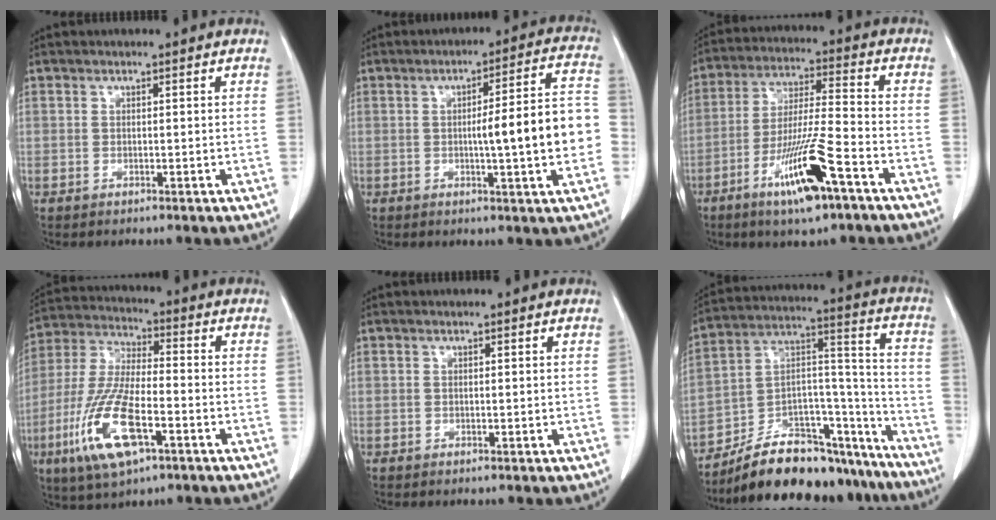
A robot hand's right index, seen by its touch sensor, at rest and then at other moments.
{"total": 12.1, "force": [-1.5, 0.7, 12.0], "torque": [-0.154, 0.023, -0.021]}
{"total": 13.0, "force": [-7.1, 1.1, 10.9], "torque": [-0.208, -0.017, -0.126]}
{"total": 14.4, "force": [-5.9, 4.3, 12.5], "torque": [-0.267, -0.013, -0.106]}
{"total": 0.0}
{"total": 22.7, "force": [-19.4, 7.7, 8.8], "torque": [-0.113, 0.045, -0.301]}